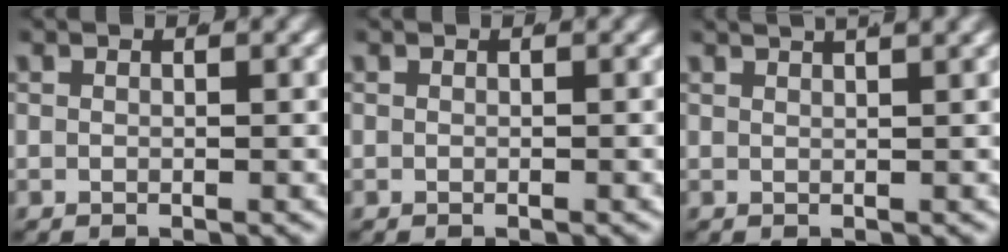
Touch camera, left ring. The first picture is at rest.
{"total": 0.0}
{"total": 3.2, "force": [2.6, 0.7, 1.7], "torque": [-0.020, 0.010, 0.041]}